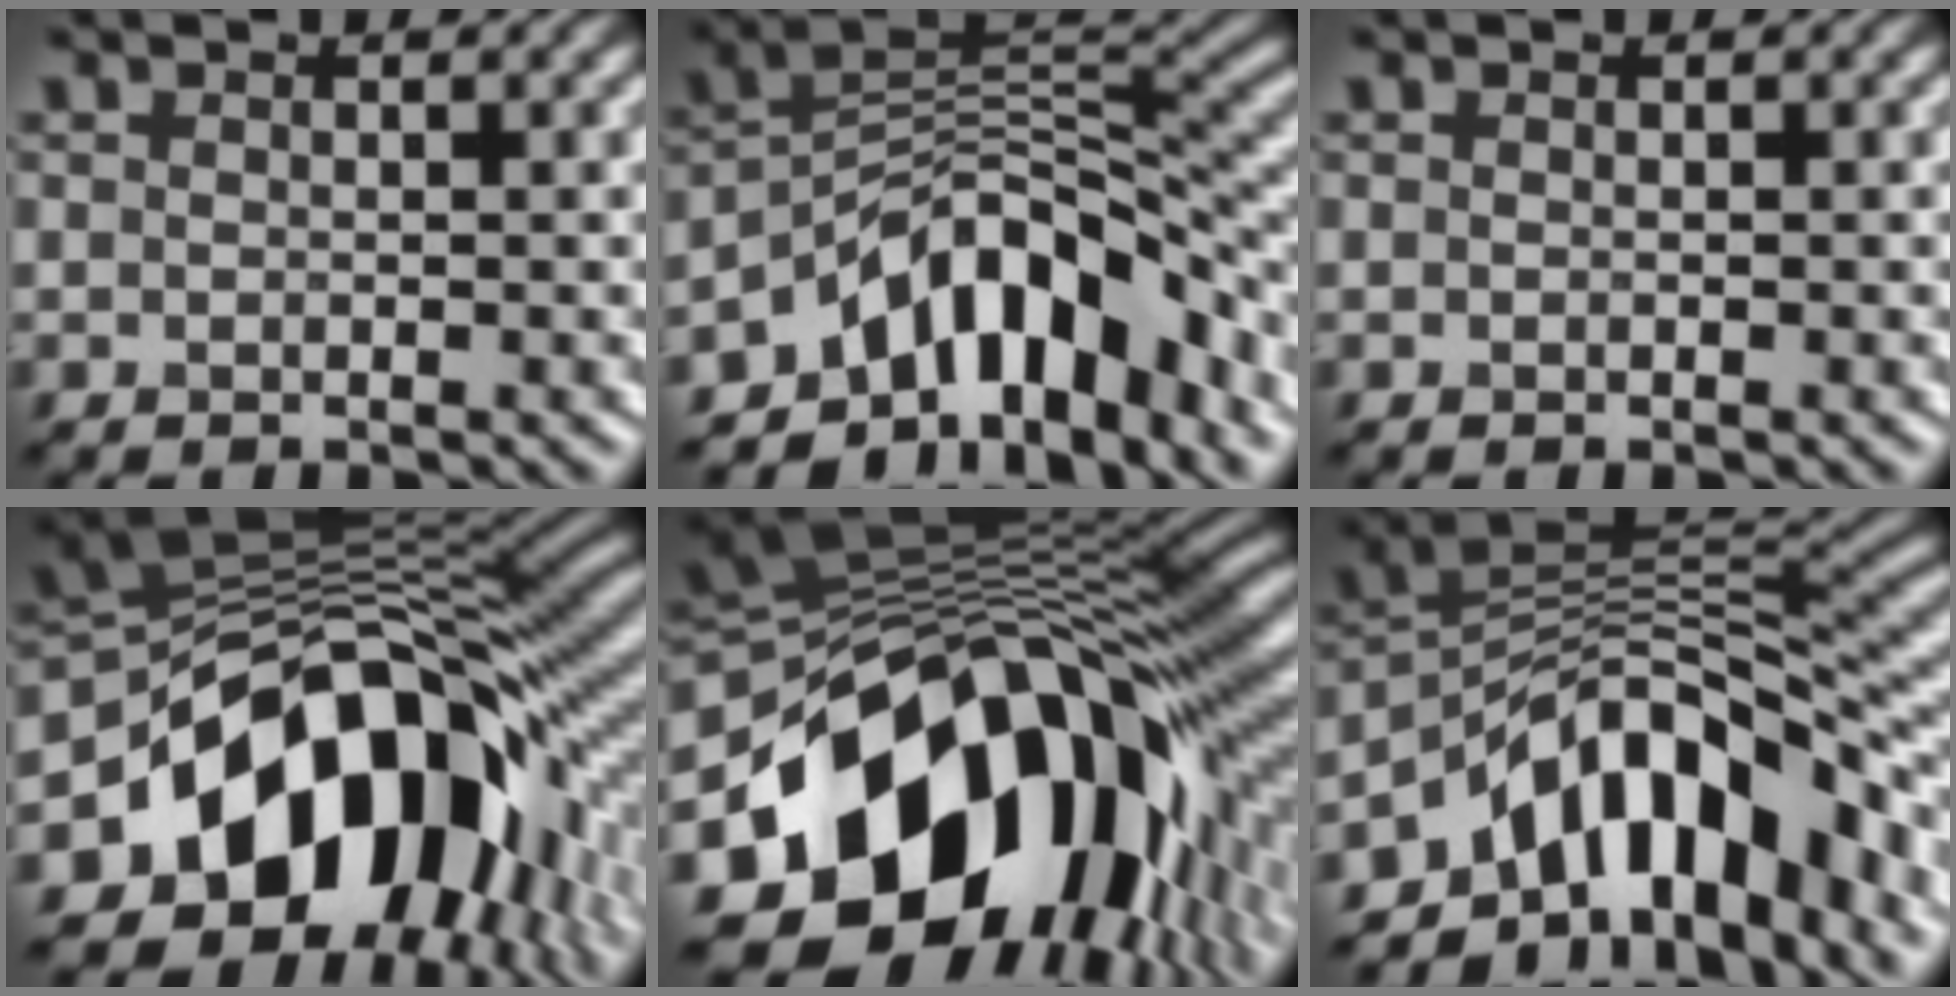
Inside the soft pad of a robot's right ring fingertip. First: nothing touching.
{"total": 10.2, "force": [-6.0, 4.7, 6.8], "torque": [-0.081, 0.014, -0.116]}
{"total": 0.0}
{"total": 14.4, "force": [-4.9, 10.0, 9.0], "torque": [-0.126, 0.001, -0.091]}
{"total": 17.5, "force": [-5.4, 12.0, 11.5], "torque": [-0.199, -0.023, -0.079]}
{"total": 11.3, "force": [-5.7, 5.7, 7.8], "torque": [-0.101, 0.016, -0.110]}